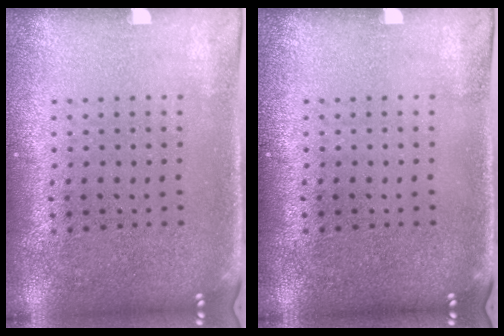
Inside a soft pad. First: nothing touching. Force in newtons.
{"total": 0.0}